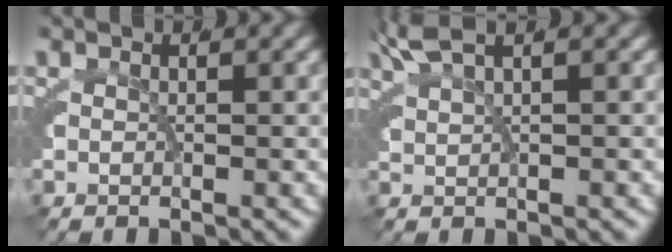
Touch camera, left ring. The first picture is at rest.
{"total": 3.7, "force": [2.8, 0.9, 2.3], "torque": [-0.045, 0.015, 0.047]}